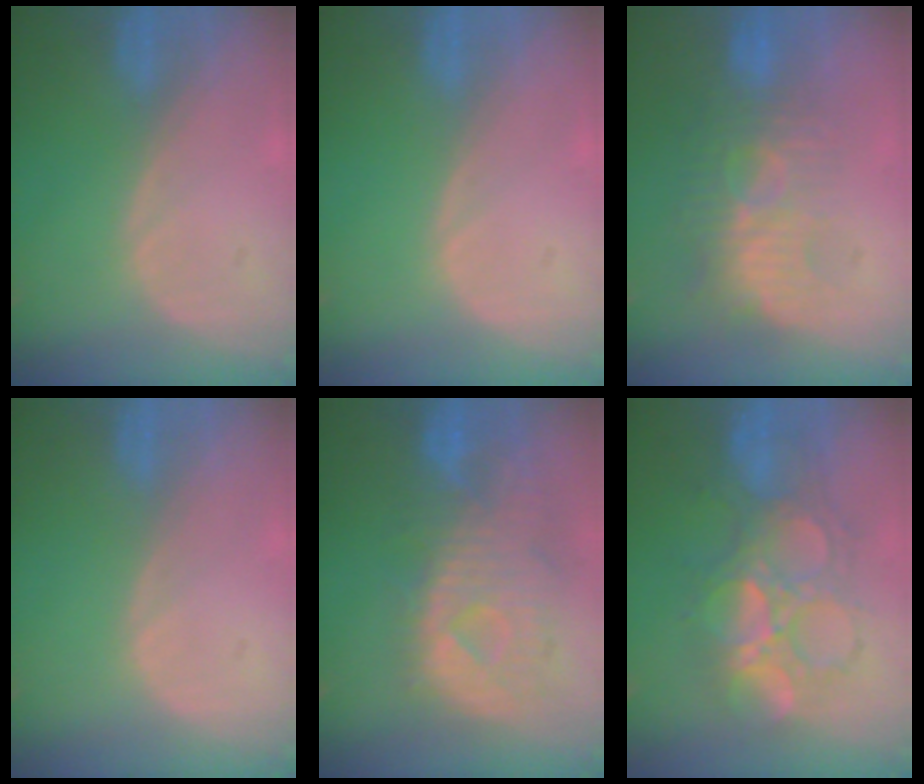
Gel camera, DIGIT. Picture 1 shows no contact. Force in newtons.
{"total": 0.0}
{"total": 9.3, "press": 8.5, "slide": 3.8}
{"total": 0.0}
{"total": 11.4, "press": 9.8, "slide": 5.8}
{"total": 9.1, "press": 9.1, "slide": 0.6}